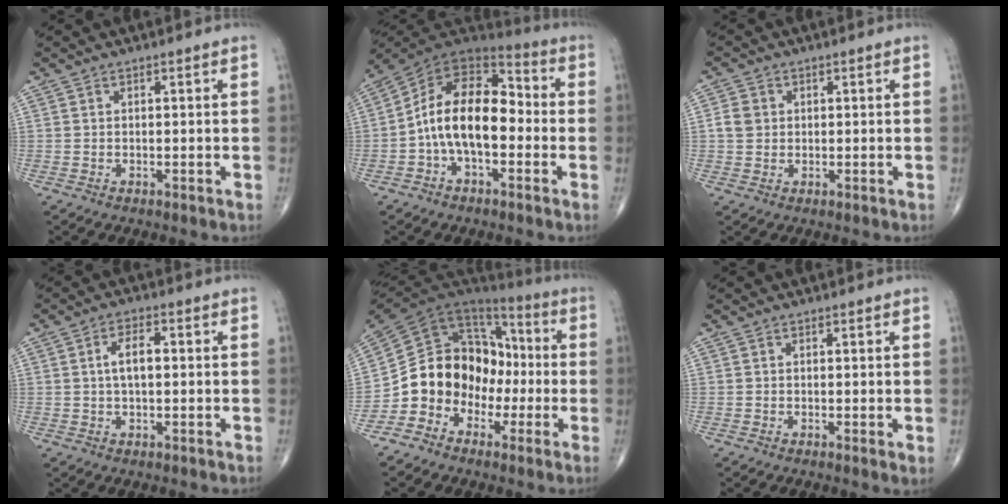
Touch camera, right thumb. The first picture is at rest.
{"total": 15.8, "force": [-2.2, 9.0, 12.8], "torque": [-0.193, 0.047, -0.050]}
{"total": 3.3, "force": [0.4, 2.9, 1.5], "torque": [-0.019, 0.003, 0.005]}
{"total": 4.7, "force": [0.4, 2.3, 4.1], "torque": [-0.073, 0.010, 0.004]}
{"total": 15.9, "force": [-4.8, 13.0, 7.8], "torque": [-0.097, 0.082, -0.090]}
{"total": 1.1, "force": [-0.1, 0.2, 1.0], "torque": [-0.016, -0.006, -0.004]}